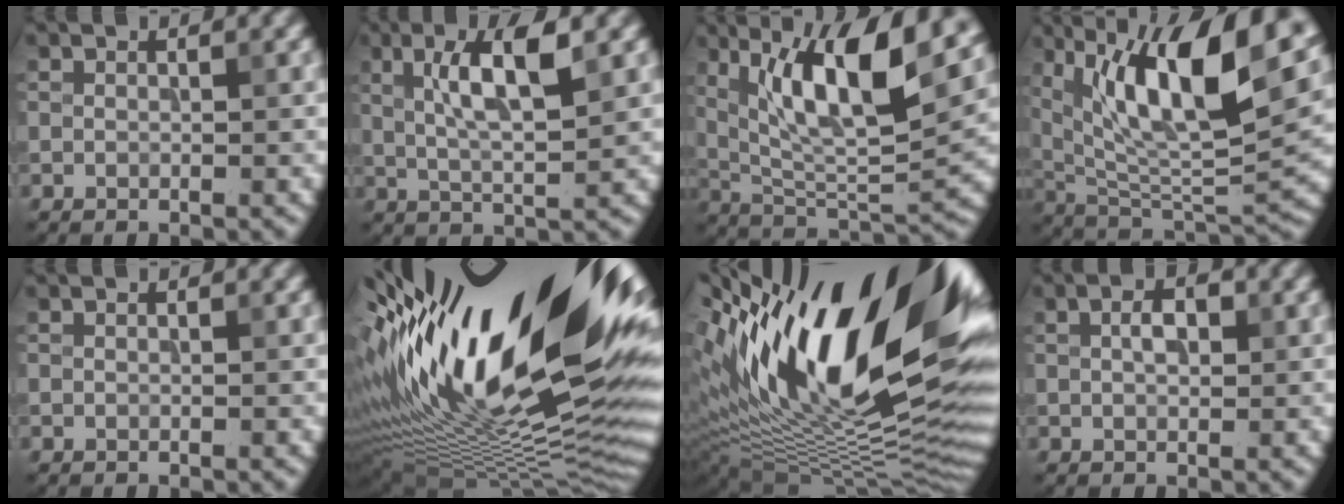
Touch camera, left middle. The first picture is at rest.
{"total": 5.6, "force": [2.1, 1.2, 5.1], "torque": [-0.091, 0.009, 0.041]}
{"total": 12.0, "force": [5.6, 3.3, 10.1], "torque": [-0.172, 0.006, 0.105]}
{"total": 14.1, "force": [6.4, 5.0, 11.5], "torque": [-0.190, 0.009, 0.116]}
{"total": 0.0}
{"total": 22.0, "force": [6.3, 8.7, 19.2], "torque": [-0.299, -0.013, 0.115]}
{"total": 20.4, "force": [6.8, 8.7, 17.1], "torque": [-0.304, 0.028, 0.119]}
{"total": 2.0, "force": [0.4, 1.1, 1.6], "torque": [-0.029, 0.008, 0.008]}